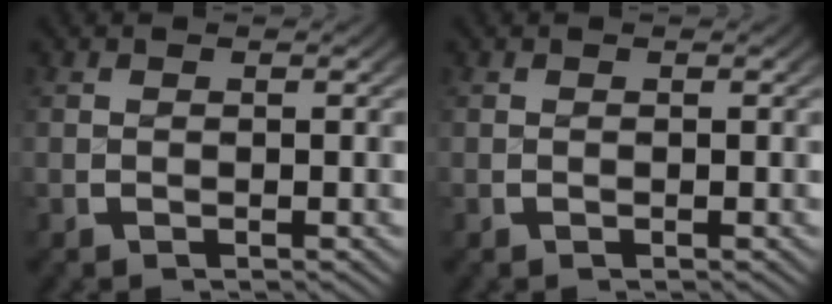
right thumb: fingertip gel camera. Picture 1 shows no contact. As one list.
[{"total": 0.0}]